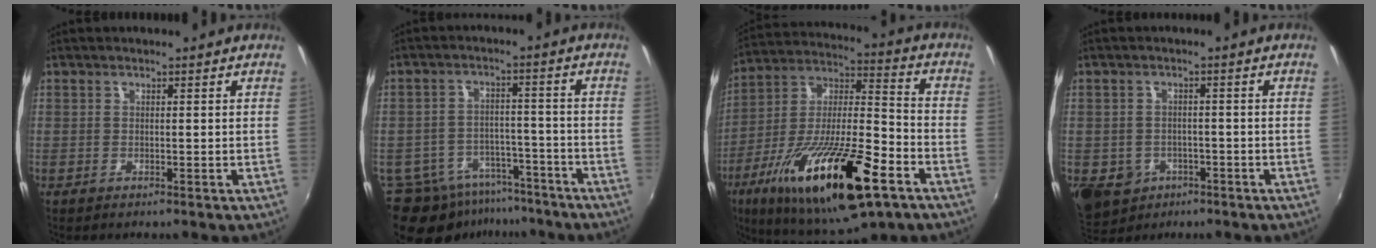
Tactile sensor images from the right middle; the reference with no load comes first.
{"total": 13.9, "force": [-10.3, 8.0, 4.9], "torque": [-0.121, 0.009, -0.137]}
{"total": 26.5, "force": [-13.3, 7.4, 21.7], "torque": [-0.385, -0.049, -0.224]}
{"total": 11.1, "force": [-4.5, 9.1, 4.4], "torque": [-0.129, -0.014, -0.055]}